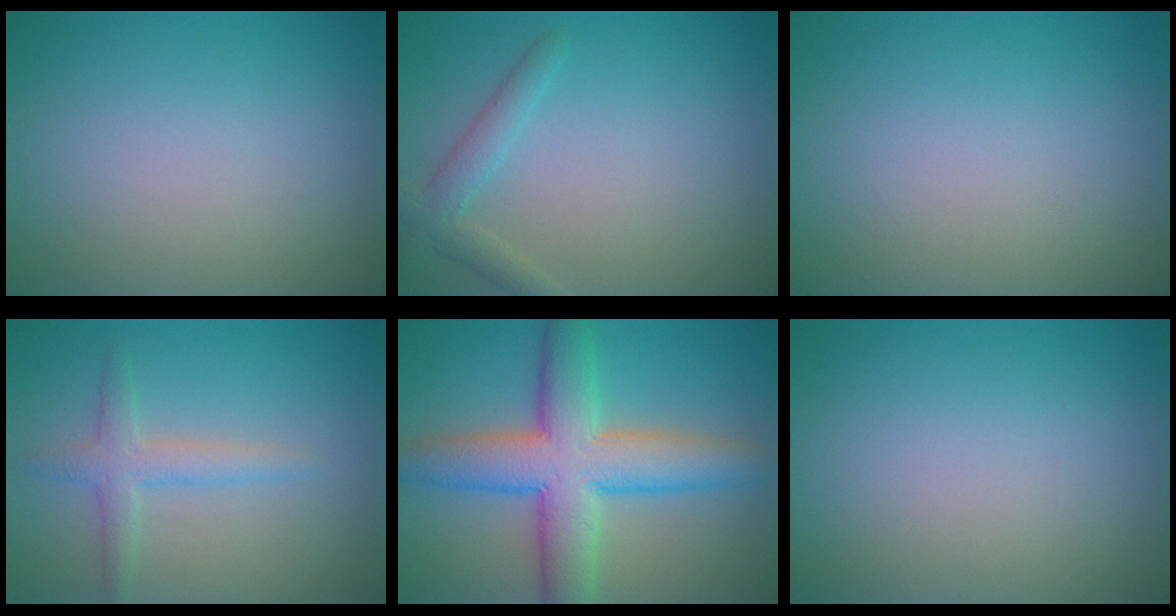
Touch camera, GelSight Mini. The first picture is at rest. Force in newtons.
{"total": 2.3, "press": 2.3, "slide": 0.1}
{"total": 0.0}
{"total": 2.4, "press": 2.4, "slide": 0.2}
{"total": 8.9, "press": 8.9, "slide": 0.2}
{"total": 0.0}